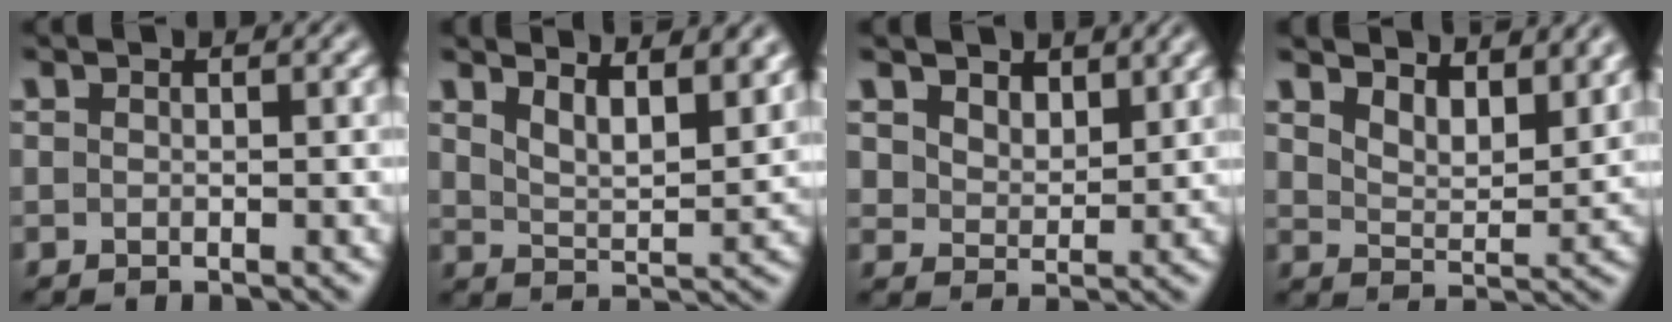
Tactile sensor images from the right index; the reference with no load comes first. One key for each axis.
{"total": 5.3, "fx": 3.4, "fy": 2.5, "fz": 3.3, "tx": -0.045, "ty": -0.003, "tz": 0.048}
{"total": 3.0, "fx": 2.6, "fy": 1.2, "fz": 0.8, "tx": -0.018, "ty": -0.016, "tz": 0.054}
{"total": 5.4, "fx": 4.4, "fy": 2.0, "fz": 2.4, "tx": -0.035, "ty": -0.006, "tz": 0.068}